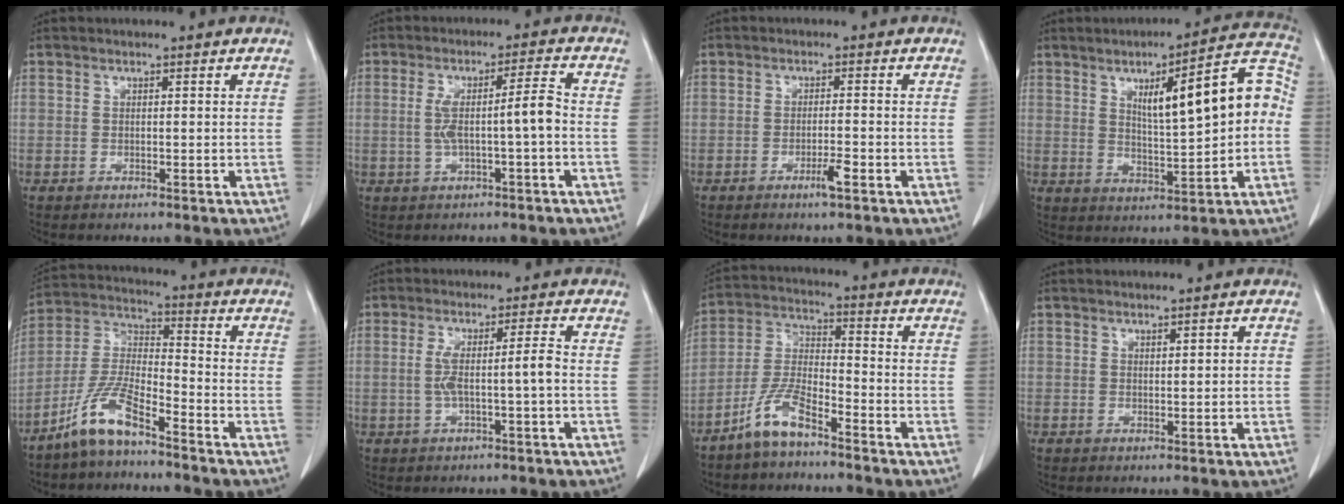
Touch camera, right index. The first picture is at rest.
{"total": 6.3, "force": [-0.8, 0.1, 6.2], "torque": [-0.116, 0.020, -0.009]}
{"total": 2.8, "force": [-1.5, 0.0, 2.4], "torque": [-0.041, -0.004, -0.027]}
{"total": 13.7, "force": [1.8, 2.6, 13.3], "torque": [-0.182, 0.034, 0.028]}
{"total": 9.4, "force": [-6.9, 1.8, 6.1], "torque": [-0.141, 0.000, -0.140]}
{"total": 4.9, "force": [-0.8, -0.2, 4.8], "torque": [-0.097, 0.015, -0.010]}
{"total": 7.7, "force": [-5.7, 1.7, 4.9], "torque": [-0.115, -0.006, -0.117]}
{"total": 0.8, "force": [0.2, 0.2, 0.8], "torque": [-0.013, 0.001, 0.005]}